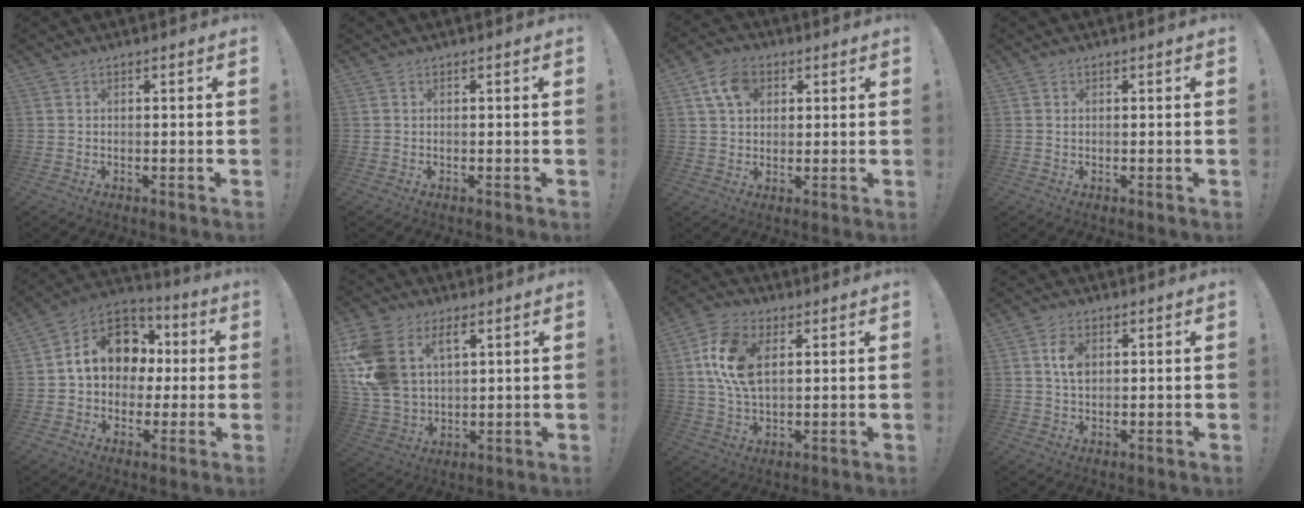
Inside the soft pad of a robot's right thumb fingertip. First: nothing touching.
{"total": 0.0}
{"total": 9.3, "force": [3.8, 6.5, 5.5], "torque": [-0.093, 0.005, 0.074]}
{"total": 0.0}
{"total": 15.6, "force": [3.2, 12.3, 9.1], "torque": [-0.125, 0.006, 0.066]}
{"total": 16.6, "force": [6.6, 11.5, 10.0], "torque": [-0.213, -0.029, 0.125]}
{"total": 13.8, "force": [3.6, 8.4, 10.3], "torque": [-0.207, 0.006, 0.066]}
{"total": 5.5, "force": [1.2, 3.5, 4.1], "torque": [-0.061, 0.001, 0.020]}